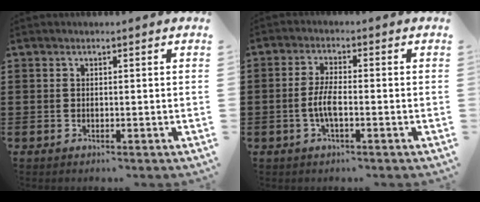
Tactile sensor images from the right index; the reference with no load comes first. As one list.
[{"total": 4.0, "force": [-1.0, 1.1, 3.7], "torque": [-0.088, -0.004, -0.026]}]